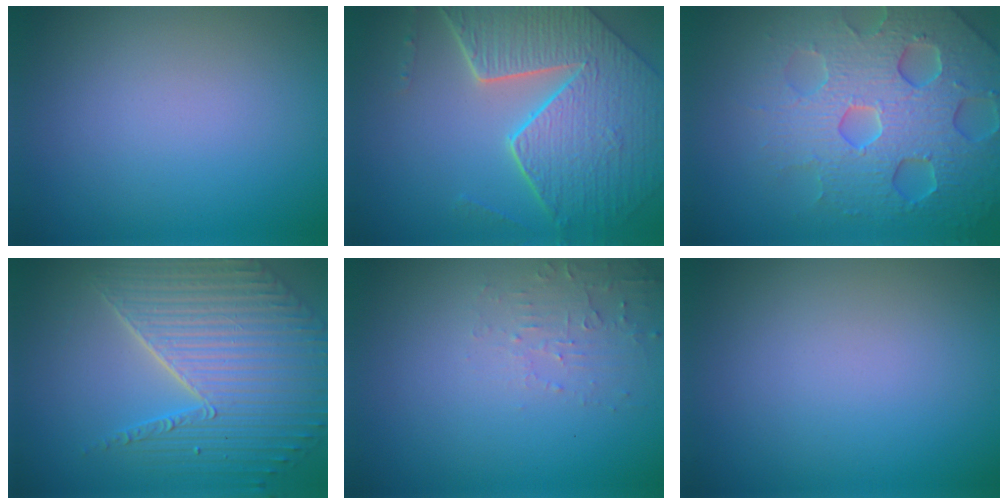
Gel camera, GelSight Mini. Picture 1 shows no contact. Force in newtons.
{"total": 9.0, "press": 6.4, "slide": 6.4}
{"total": 7.3, "press": 7.2, "slide": 1.6}
{"total": 6.9, "press": 5.5, "slide": 4.2}
{"total": 1.9, "press": 1.9, "slide": 0.3}
{"total": 0.0}